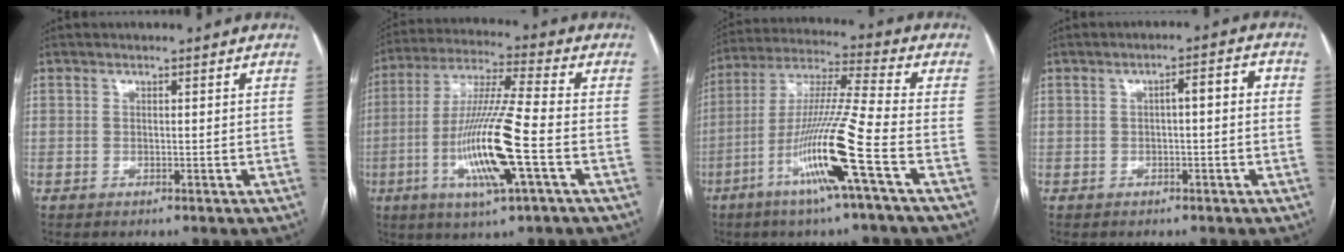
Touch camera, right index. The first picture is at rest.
{"total": 15.0, "force": [-4.2, 0.3, 14.4], "torque": [-0.297, -0.013, -0.081]}
{"total": 15.2, "force": [-6.2, -1.7, 13.8], "torque": [-0.277, -0.014, -0.118]}
{"total": 3.6, "force": [0.0, 0.9, 3.5], "torque": [-0.049, 0.020, -0.001]}